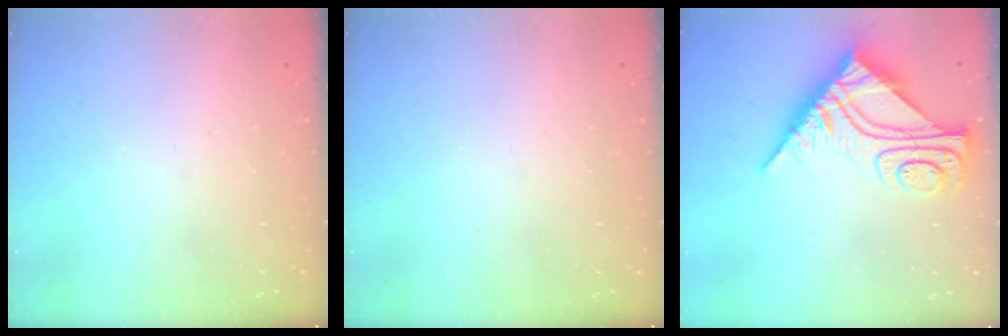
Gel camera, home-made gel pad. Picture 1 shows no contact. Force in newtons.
{"total": 0.0}
{"total": 11.6, "press": 11.5, "slide": 1.4}